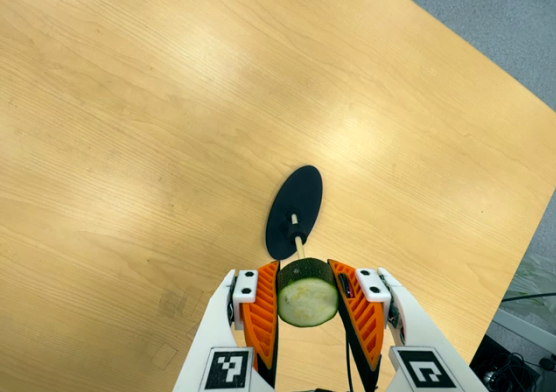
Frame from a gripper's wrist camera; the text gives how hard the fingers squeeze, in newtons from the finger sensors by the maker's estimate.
{"total": 12.8, "left": 12.7, "right": 13.0}